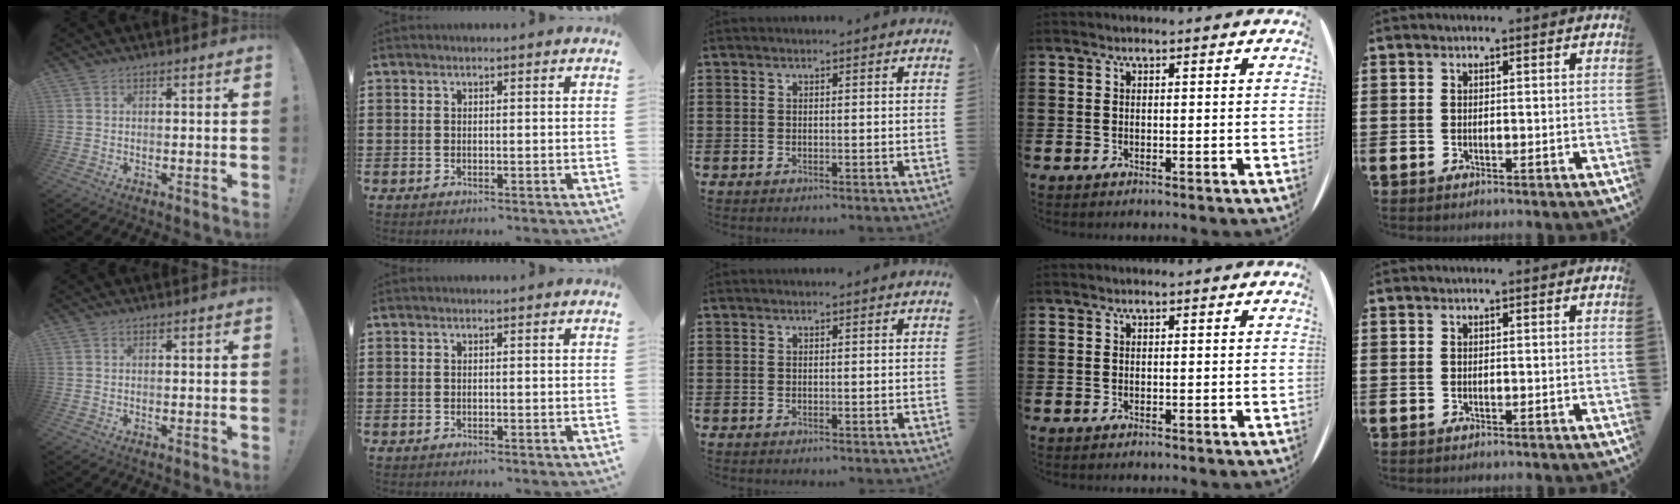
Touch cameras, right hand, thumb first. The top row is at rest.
{}